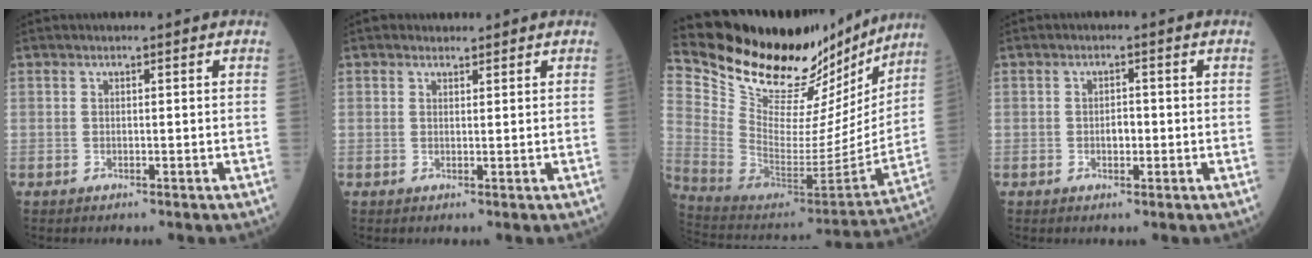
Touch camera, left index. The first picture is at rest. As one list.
[{"total": 1.2, "force": [1.0, 0.6, 0.0], "torque": [-0.003, 0.002, 0.013]}, {"total": 27.7, "force": [23.7, 8.4, 11.6], "torque": [-0.197, -0.032, 0.365]}, {"total": 1.8, "force": [-0.3, 0.9, 1.5], "torque": [-0.026, 0.002, -0.004]}]